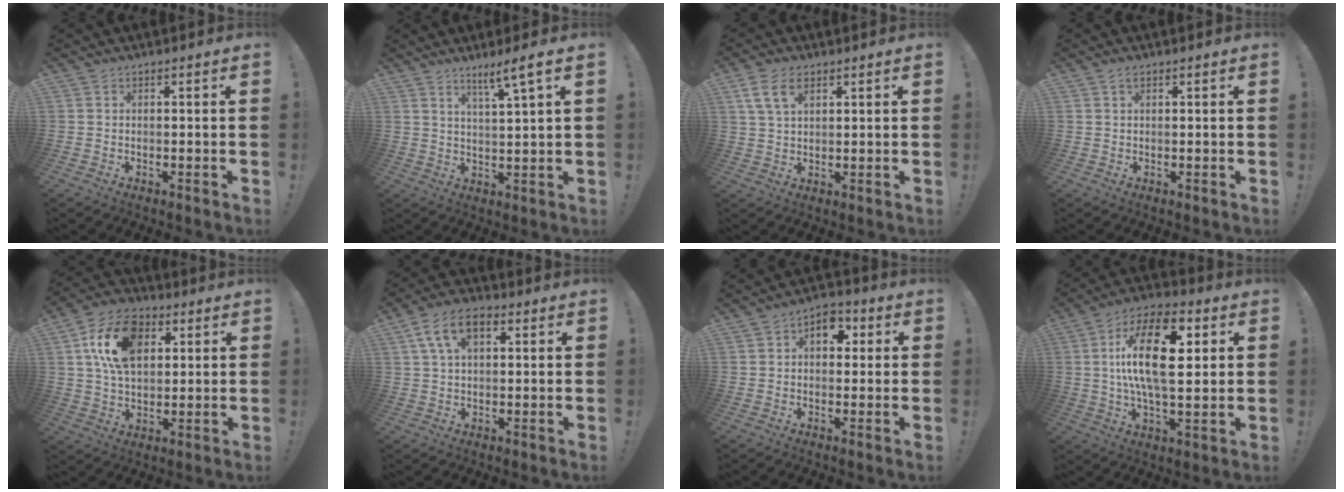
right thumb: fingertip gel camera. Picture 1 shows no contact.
{"total": 6.2, "force": [4.2, -0.5, 4.6], "torque": [-0.069, -0.025, 0.063]}
{"total": 7.4, "force": [3.6, 4.1, 5.1], "torque": [-0.089, -0.003, 0.070]}
{"total": 1.1, "force": [0.7, 0.7, 0.4], "torque": [-0.001, -0.001, 0.012]}
{"total": 16.8, "force": [5.6, 11.3, 11.1], "torque": [-0.189, -0.002, 0.104]}
{"total": 10.1, "force": [3.7, 5.6, 7.6], "torque": [-0.138, 0.009, 0.068]}
{"total": 6.5, "force": [1.7, 4.7, 4.2], "torque": [-0.048, 0.000, 0.026]}
{"total": 20.2, "force": [3.9, 9.0, 17.7], "torque": [-0.310, 0.000, 0.053]}